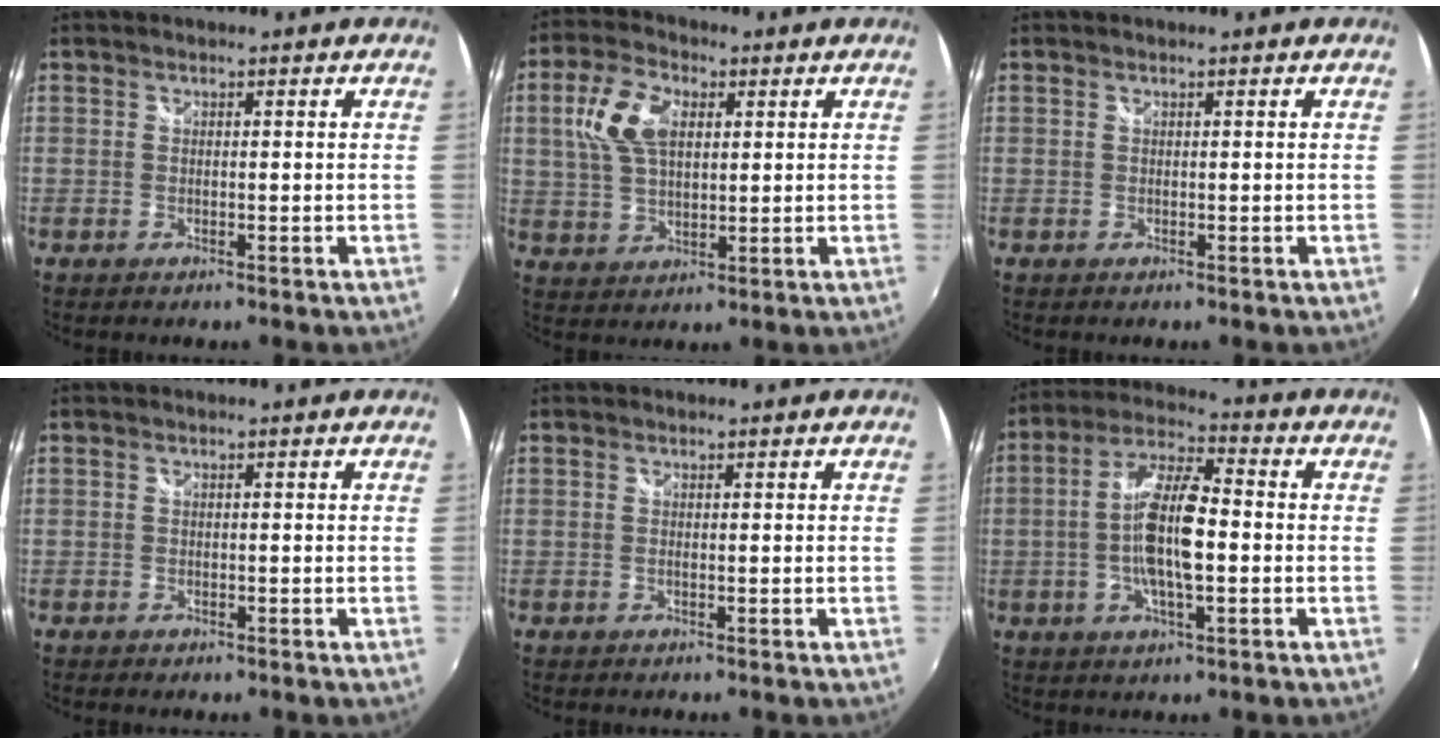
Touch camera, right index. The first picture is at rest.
{"total": 9.9, "force": [2.7, 5.7, 7.7], "torque": [-0.161, 0.020, 0.055]}
{"total": 0.0}
{"total": 1.1, "force": [-0.8, 0.7, 0.3], "torque": [-0.008, -0.002, -0.012]}
{"total": 0.5, "force": [-0.3, -0.1, 0.4], "torque": [-0.004, 0.001, -0.006]}
{"total": 11.9, "force": [-1.4, 3.4, 11.3], "torque": [-0.224, 0.007, -0.030]}